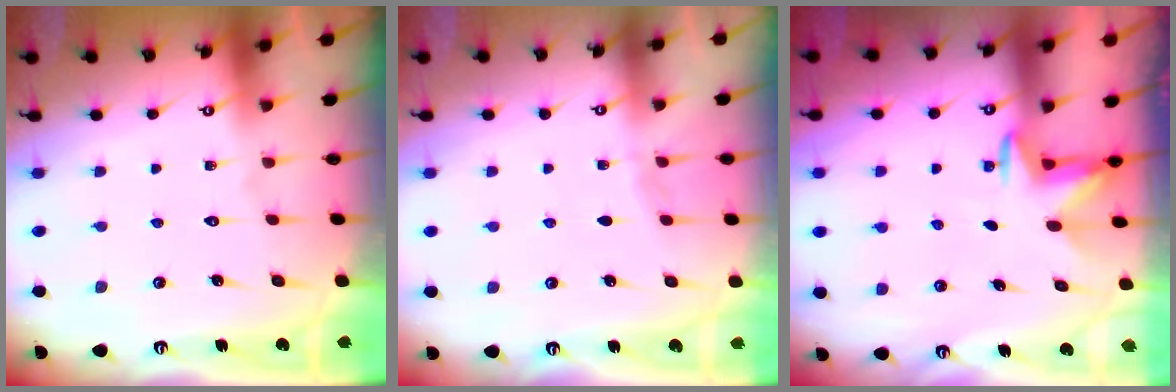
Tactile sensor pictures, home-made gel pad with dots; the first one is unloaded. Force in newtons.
{"total": 1.0, "press": 1.0, "slide": 0.3}
{"total": 3.4, "press": 3.2, "slide": 1.0}